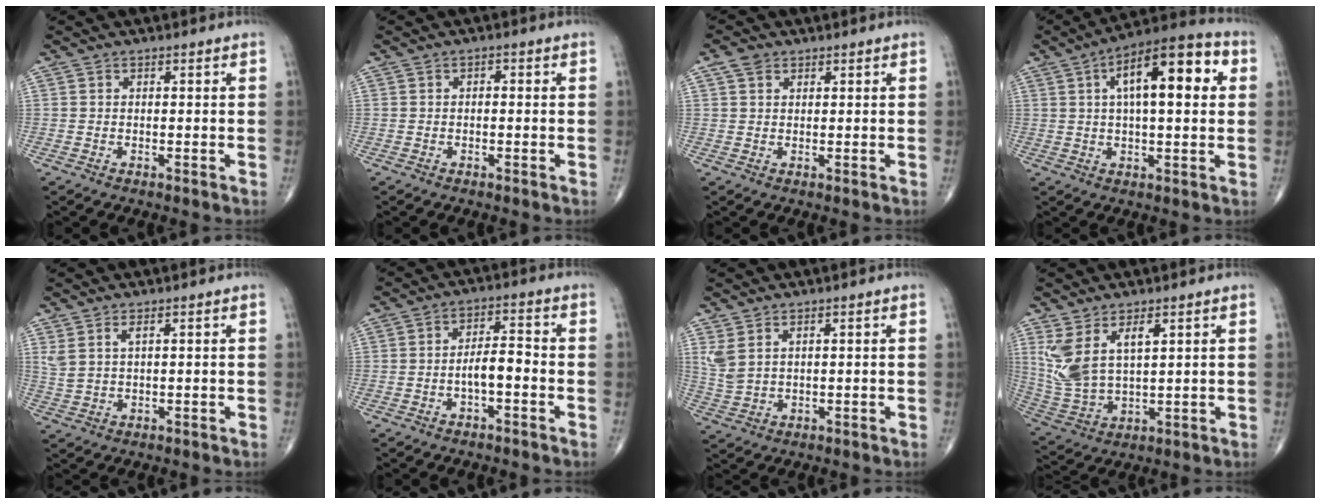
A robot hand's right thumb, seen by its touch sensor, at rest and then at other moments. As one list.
[{"total": 0.7, "force": [0.0, 0.4, 0.6], "torque": [-0.005, 0.001, -0.004]}, {"total": 2.3, "force": [1.4, 1.5, 1.1], "torque": [-0.019, 0.005, 0.026]}, {"total": 16.5, "force": [4.2, 6.2, 14.7], "torque": [-0.204, 0.021, 0.055]}, {"total": 3.1, "force": [1.8, 0.9, 2.4], "torque": [-0.059, -0.005, 0.044]}, {"total": 4.9, "force": [-1.5, 1.8, 4.3], "torque": [-0.070, 0.025, -0.028]}, {"total": 4.1, "force": [2.2, 1.8, 3.0], "torque": [-0.072, -0.006, 0.056]}, {"total": 10.1, "force": [4.3, 4.4, 8.0], "torque": [-0.169, -0.020, 0.101]}]